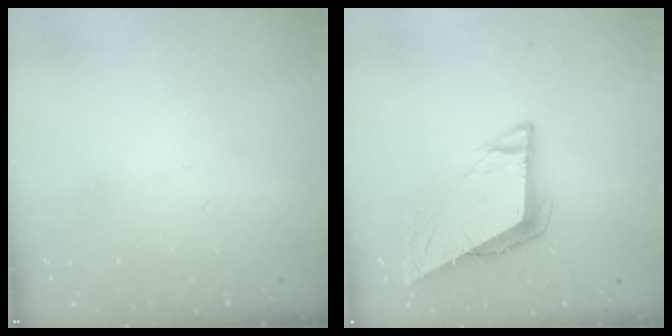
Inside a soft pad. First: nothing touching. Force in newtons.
{"total": 8.7, "press": 8.4, "slide": 2.1}